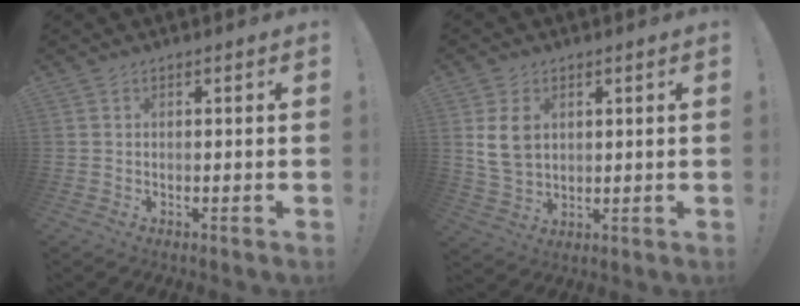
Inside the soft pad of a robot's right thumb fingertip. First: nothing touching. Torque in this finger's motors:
{"motor_torque": [0.51, 1.07, 0.53, 0.07, 0.05]}